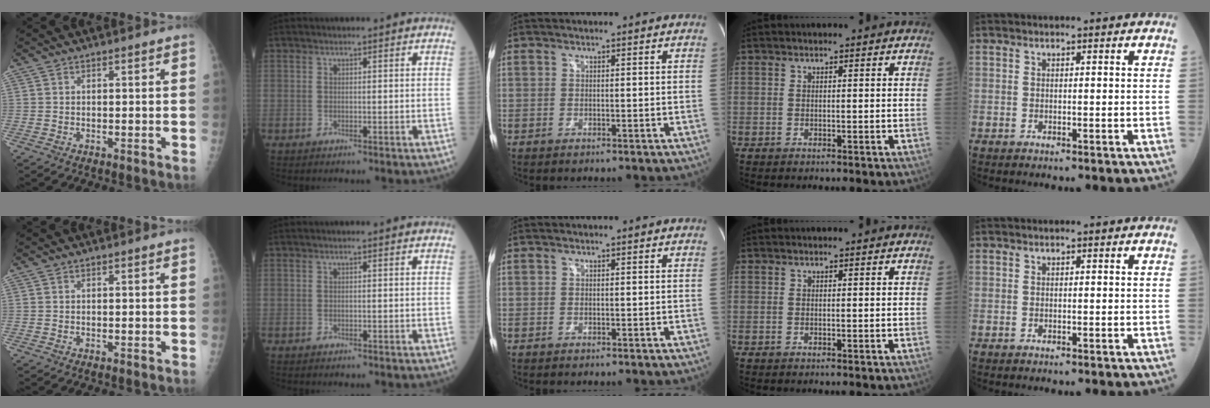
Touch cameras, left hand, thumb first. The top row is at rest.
{}